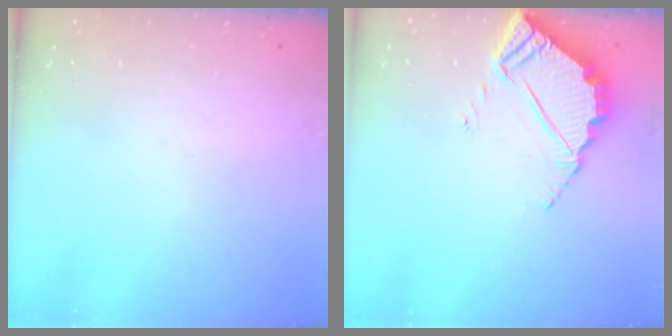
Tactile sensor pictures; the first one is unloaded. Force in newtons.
{"total": 6.2, "press": 6.2, "slide": 0.3}